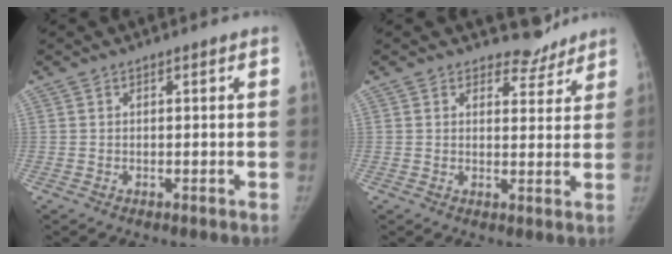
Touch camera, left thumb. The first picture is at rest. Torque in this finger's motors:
{"motor_torque": [0.07, -0.01, 0.47, -0.43, 0.05]}